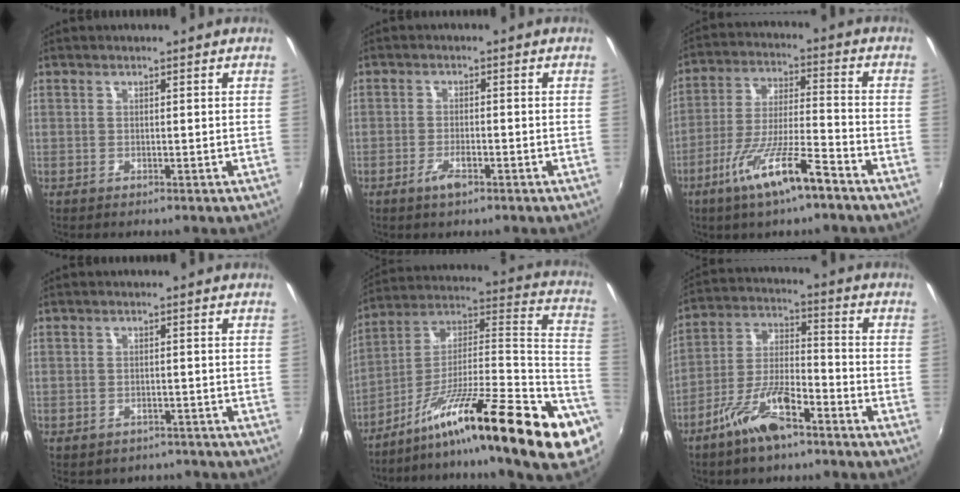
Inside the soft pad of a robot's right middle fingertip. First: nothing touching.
{"total": 3.2, "force": [-1.9, 1.0, 2.3], "torque": [-0.053, -0.004, -0.038]}
{"total": 12.7, "force": [-7.9, 1.6, 9.8], "torque": [-0.197, -0.014, -0.142]}
{"total": 4.5, "force": [-3.7, 2.2, 1.2], "torque": [-0.025, -0.011, -0.044]}
{"total": 29.2, "force": [-14.6, 3.4, 25.0], "torque": [-0.324, -0.011, -0.243]}
{"total": 11.5, "force": [-7.4, 3.5, 8.0], "torque": [-0.164, -0.001, -0.137]}